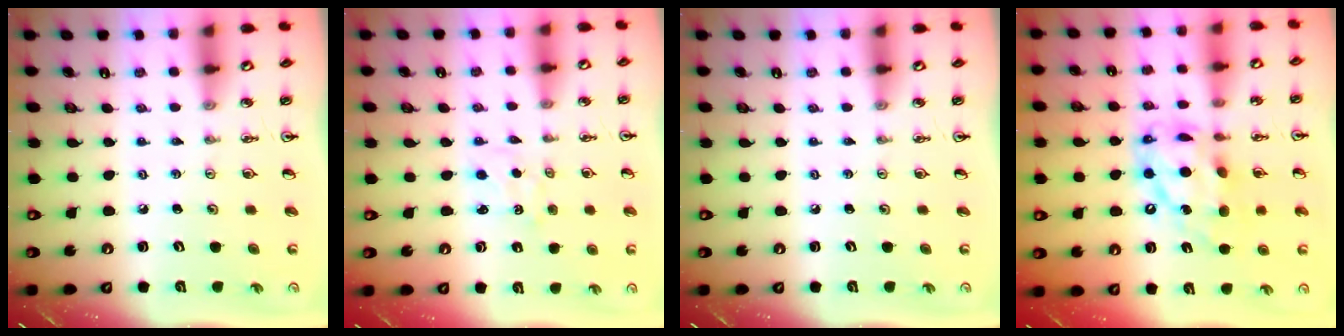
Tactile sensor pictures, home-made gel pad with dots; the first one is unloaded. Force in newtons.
{"total": 2.1, "press": 2.1, "slide": 0.2}
{"total": 0.0}
{"total": 15.6, "press": 15.6, "slide": 1.4}